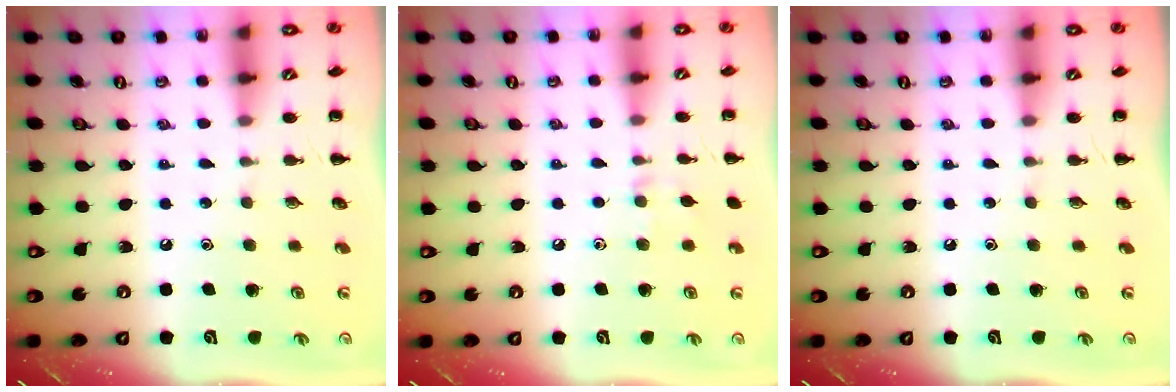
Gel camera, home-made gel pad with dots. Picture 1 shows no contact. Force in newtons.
{"total": 5.7, "press": 5.6, "slide": 1.5}
{"total": 0.0}